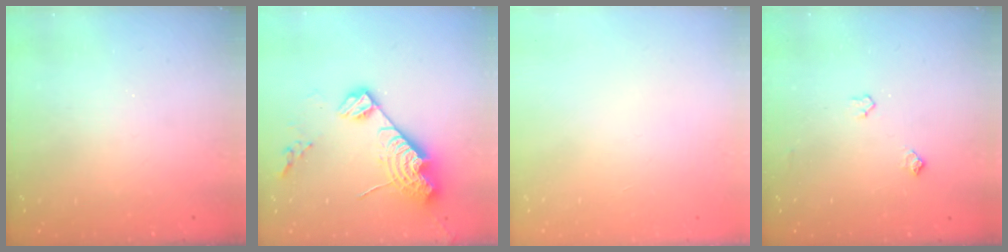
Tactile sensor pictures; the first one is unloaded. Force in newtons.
{"total": 17.4, "press": 17.3, "slide": 1.7}
{"total": 0.0}
{"total": 6.2, "press": 6.1, "slide": 0.6}